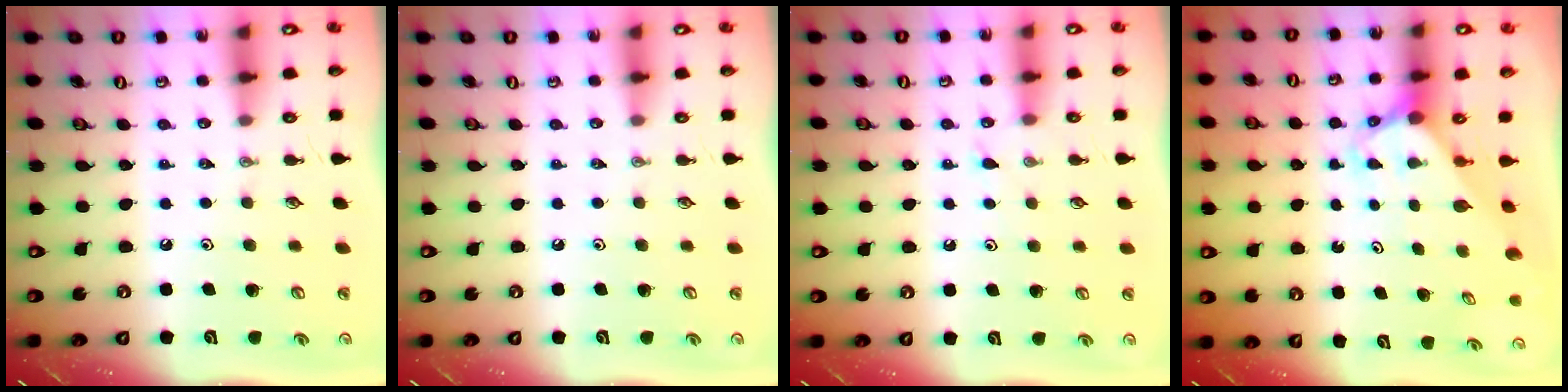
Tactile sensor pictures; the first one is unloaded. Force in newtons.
{"total": 0.0}
{"total": 4.6, "press": 4.6, "slide": 0.5}
{"total": 3.2, "press": 3.2, "slide": 0.2}